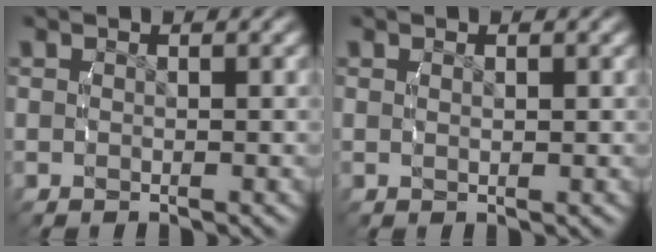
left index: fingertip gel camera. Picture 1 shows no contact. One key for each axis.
{"total": 0.7, "fx": 0.2, "fy": -0.3, "fz": 0.6, "tx": -0.010, "ty": -0.003, "tz": 0.007}